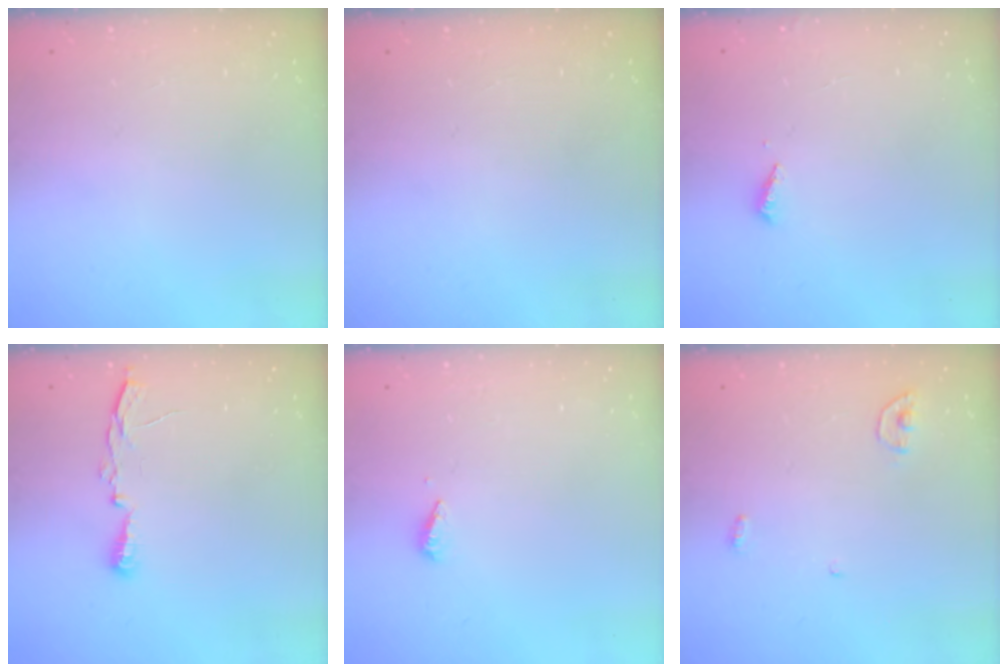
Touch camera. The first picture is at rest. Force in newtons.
{"total": 0.0}
{"total": 2.0, "press": 2.0, "slide": 0.2}
{"total": 5.2, "press": 5.1, "slide": 0.8}
{"total": 2.8, "press": 2.8, "slide": 0.2}
{"total": 3.6, "press": 3.5, "slide": 0.4}